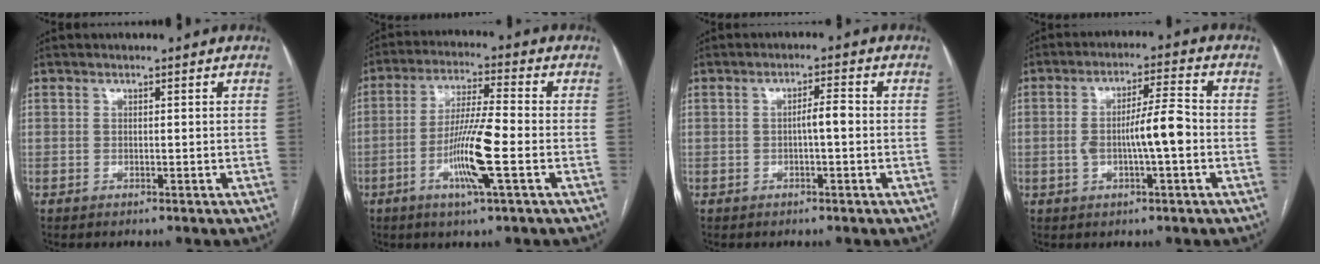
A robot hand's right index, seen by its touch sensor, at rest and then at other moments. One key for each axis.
{"total": 10.3, "fx": -3.1, "fy": 0.0, "fz": 9.9, "tx": -0.193, "ty": -0.008, "tz": -0.062}
{"total": 2.7, "fx": -0.3, "fy": 0.4, "fz": 2.7, "tx": -0.043, "ty": 0.005, "tz": -0.006}
{"total": 7.5, "fx": -1.1, "fy": 0.9, "fz": 7.4, "tx": -0.132, "ty": 0.011, "tz": -0.020}